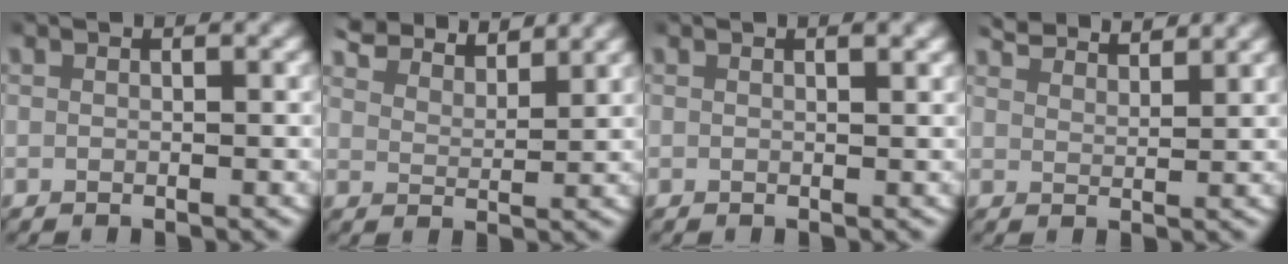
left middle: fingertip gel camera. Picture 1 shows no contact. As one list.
[{"total": 5.4, "force": [4.8, 1.3, 1.8], "torque": [-0.037, 0.007, 0.079]}, {"total": 0.6, "force": [0.4, -0.1, 0.4], "torque": [-0.004, -0.001, 0.006]}, {"total": 3.8, "force": [3.7, 0.5, 1.0], "torque": [-0.016, 0.002, 0.063]}]